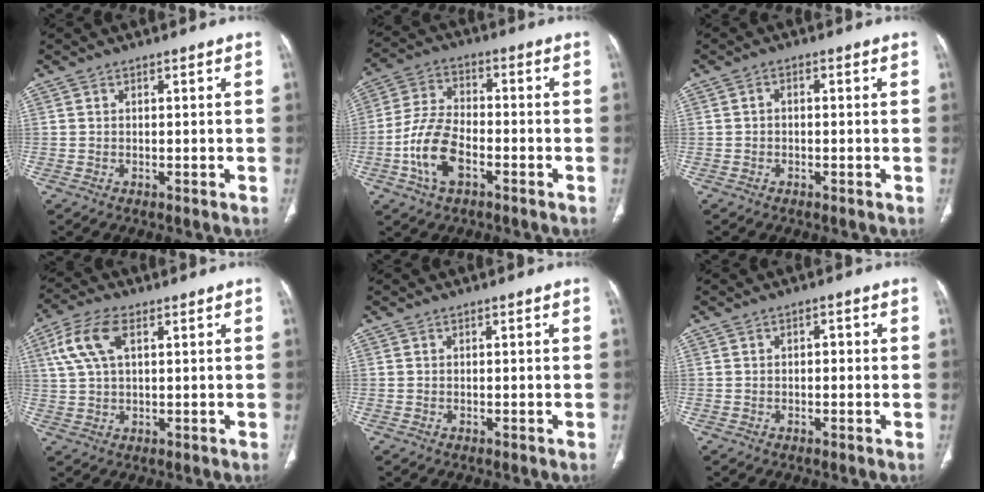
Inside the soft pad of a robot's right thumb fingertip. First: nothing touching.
{"total": 10.7, "force": [-4.1, 5.9, 8.0], "torque": [-0.163, 0.022, -0.079]}
{"total": 1.0, "force": [-0.2, 0.7, 0.7], "torque": [-0.008, 0.005, -0.007]}
{"total": 8.4, "force": [3.1, 4.2, 6.6], "torque": [-0.150, 0.013, 0.062]}
{"total": 0.0}
{"total": 1.3, "force": [0.0, 0.8, 1.0], "torque": [-0.010, 0.004, -0.003]}